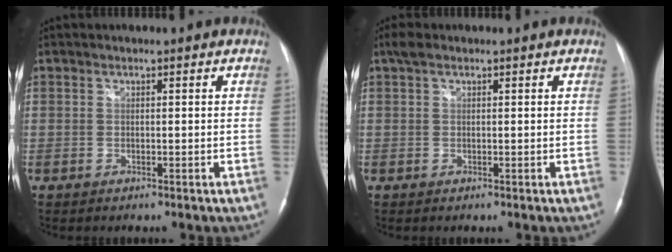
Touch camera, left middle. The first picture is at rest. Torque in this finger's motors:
{"motor_torque": [0.51, -0.13, 0.12, 0.03]}